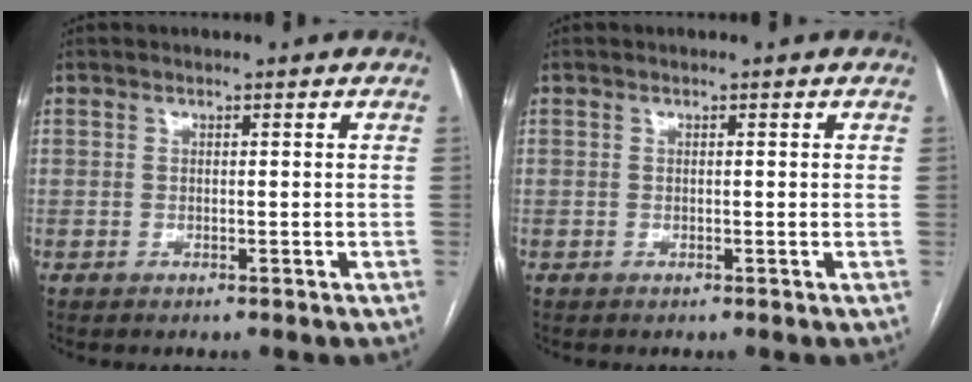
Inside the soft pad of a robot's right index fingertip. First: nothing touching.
{"total": 0.0}